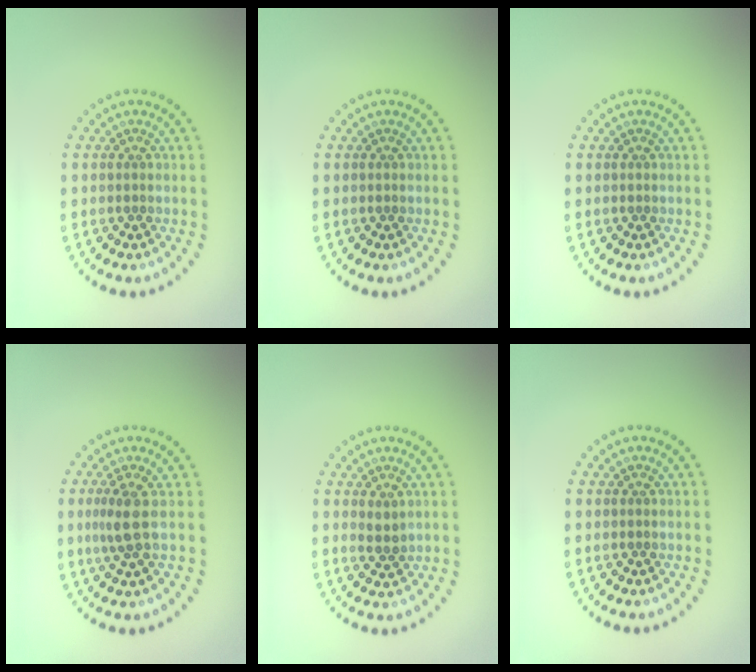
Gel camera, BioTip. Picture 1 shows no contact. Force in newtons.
{"total": 0.0}
{"total": 0.0}
{"total": 2.1, "press": 1.7, "slide": 1.2}
{"total": 1.1, "press": 1.0, "slide": 0.5}
{"total": 0.0}